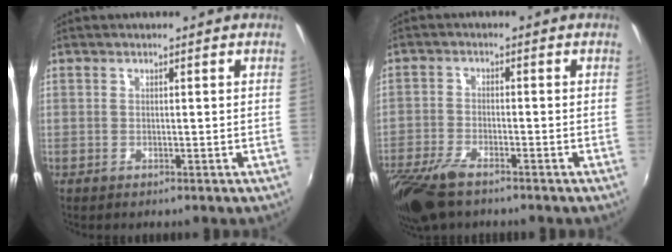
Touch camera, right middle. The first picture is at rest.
{"total": 10.8, "force": [-7.9, 3.6, 6.5], "torque": [-0.155, -0.038, -0.151]}